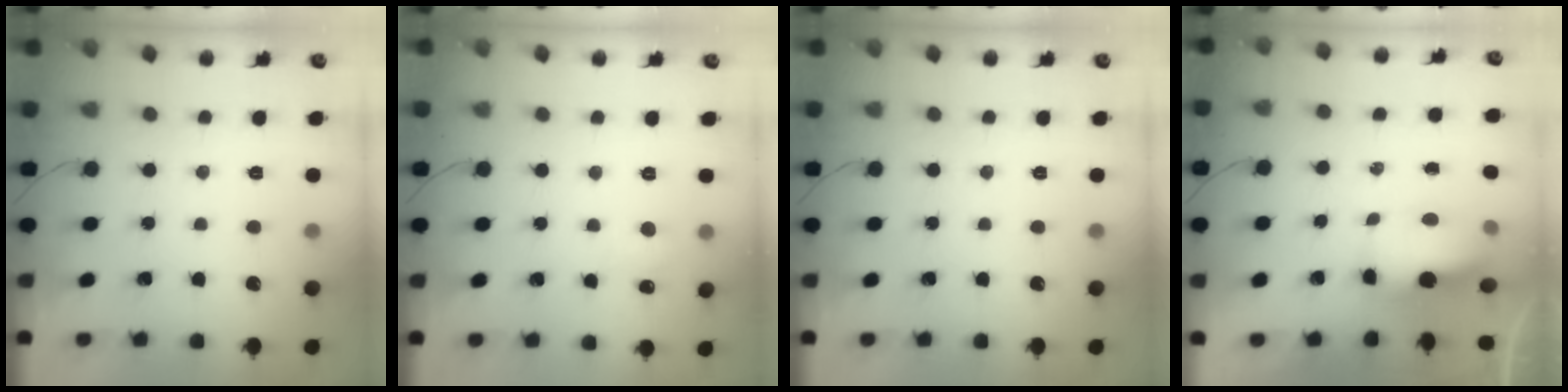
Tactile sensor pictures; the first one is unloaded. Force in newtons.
{"total": 5.9, "press": 5.7, "slide": 1.7}
{"total": 0.0}
{"total": 10.2, "press": 8.2, "slide": 6.1}